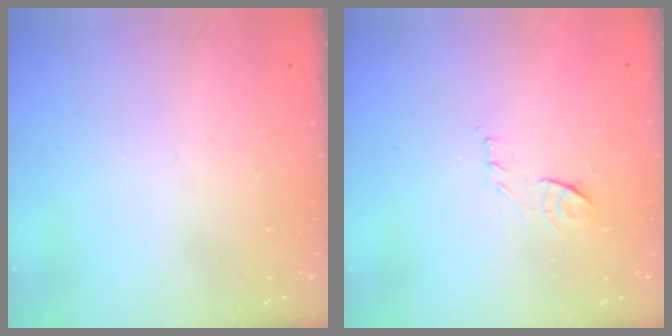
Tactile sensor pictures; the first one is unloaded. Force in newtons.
{"total": 7.8, "press": 7.7, "slide": 0.7}